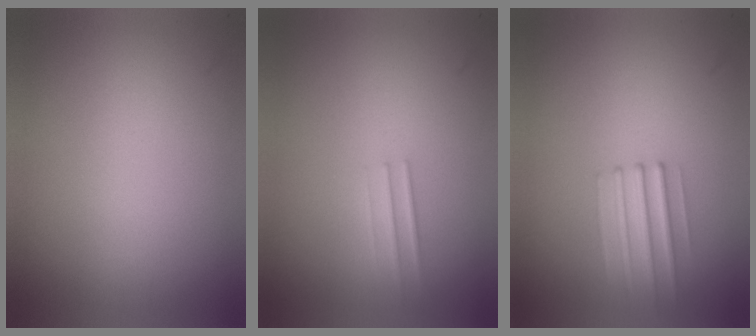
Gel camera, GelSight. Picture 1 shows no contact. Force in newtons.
{"total": 1.8}
{"total": 2.1}